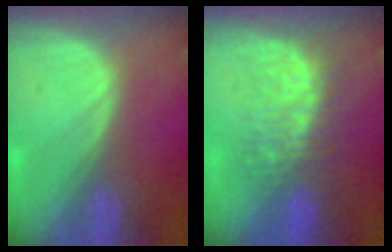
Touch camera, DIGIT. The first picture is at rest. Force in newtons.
{"total": 7.8, "press": 7.6, "slide": 1.3}